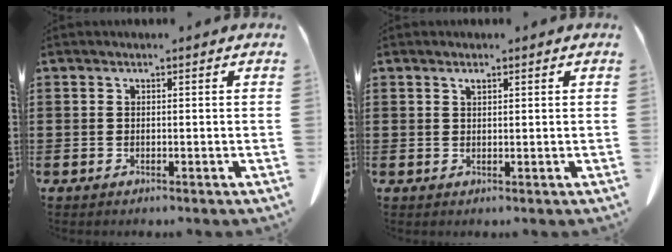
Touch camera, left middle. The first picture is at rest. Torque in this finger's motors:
{"motor_torque": [0.10, 0.47, -0.05, 0.02]}